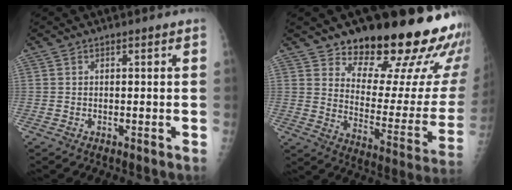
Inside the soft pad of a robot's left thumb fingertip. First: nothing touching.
{"total": 24.0, "force": [17.9, 7.9, 13.9], "torque": [-0.154, -0.125, 0.240]}